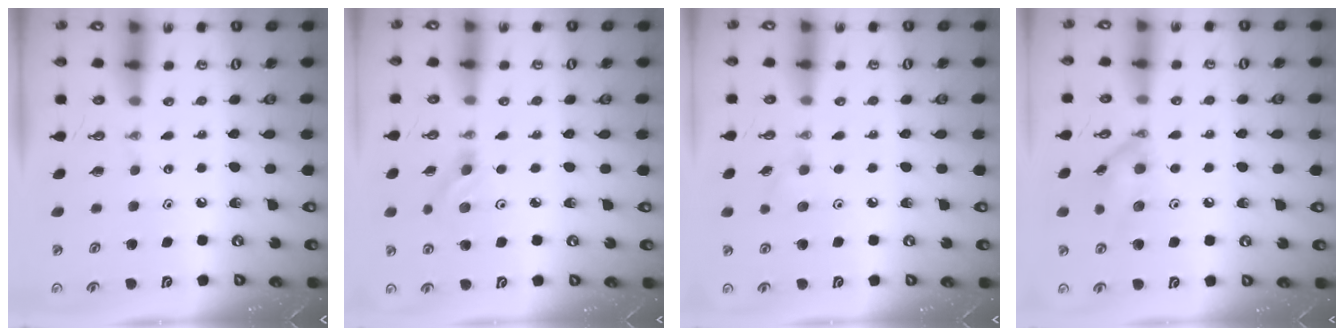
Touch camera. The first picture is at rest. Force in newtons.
{"total": 4.5, "press": 4.1, "slide": 2.0}
{"total": 5.3, "press": 5.1, "slide": 1.2}
{"total": 11.3, "press": 11.3, "slide": 0.7}